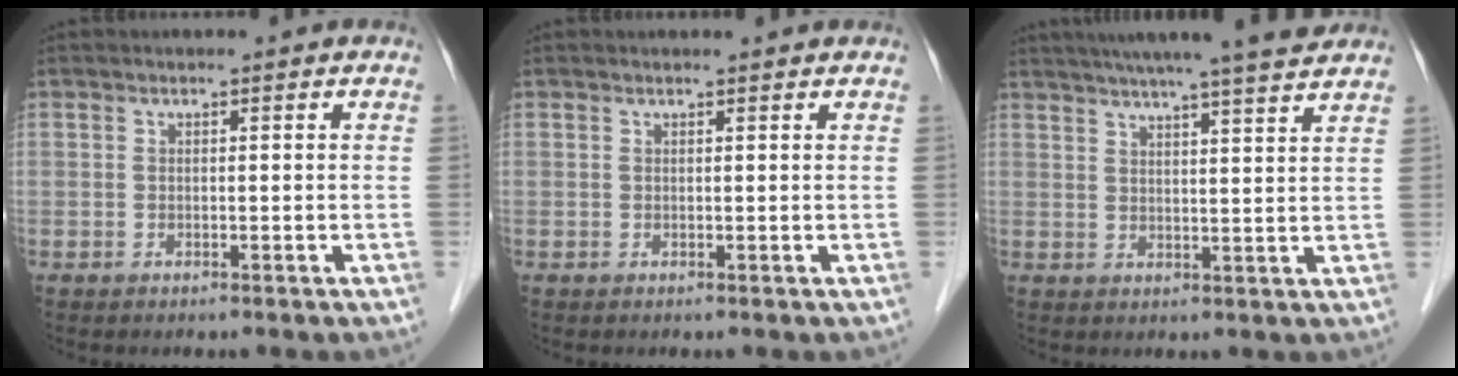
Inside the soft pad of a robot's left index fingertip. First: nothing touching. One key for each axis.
{"total": 1.3, "fx": 1.3, "fy": 0.0, "fz": 0.2, "tx": -0.010, "ty": 0.004, "tz": 0.016}
{"total": 15.2, "fx": 13.3, "fy": 0.0, "fz": 7.4, "tx": -0.122, "ty": 0.018, "tz": 0.177}